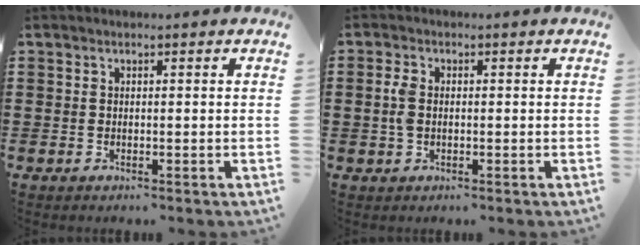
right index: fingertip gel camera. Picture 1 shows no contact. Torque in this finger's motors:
{"motor_torque": [0.84, 0.19, 0.21, 0.09]}